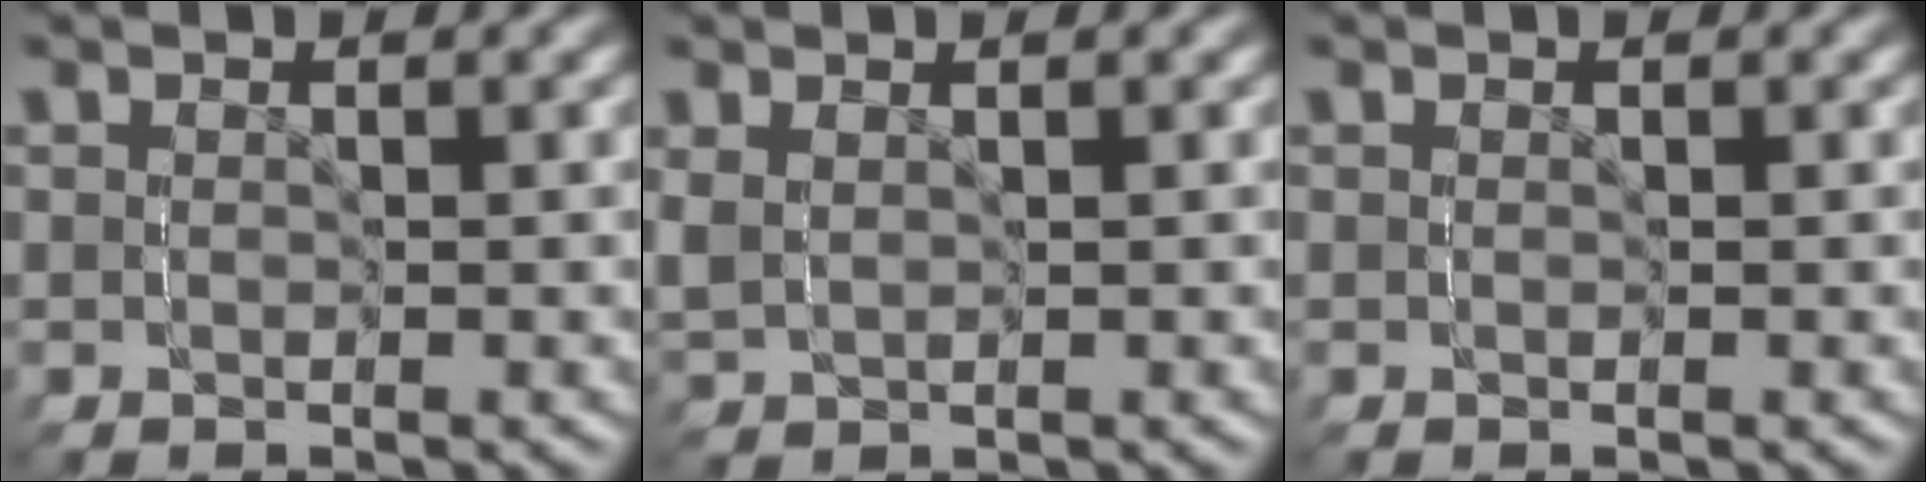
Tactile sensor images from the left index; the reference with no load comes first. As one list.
[{"total": 0.8, "force": [0.1, 0.5, -0.6], "torque": [-0.006, 0.000, 0.005]}, {"total": 0.0}]